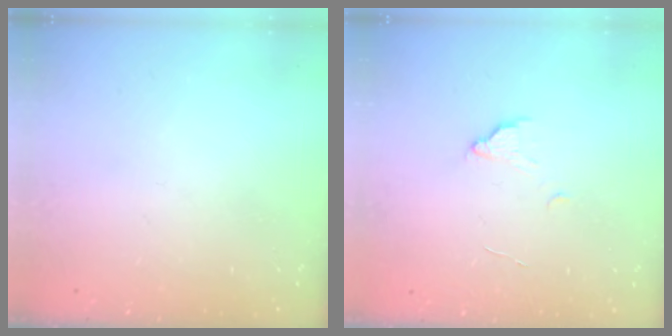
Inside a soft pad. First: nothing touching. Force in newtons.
{"total": 3.4, "press": 3.4, "slide": 0.3}